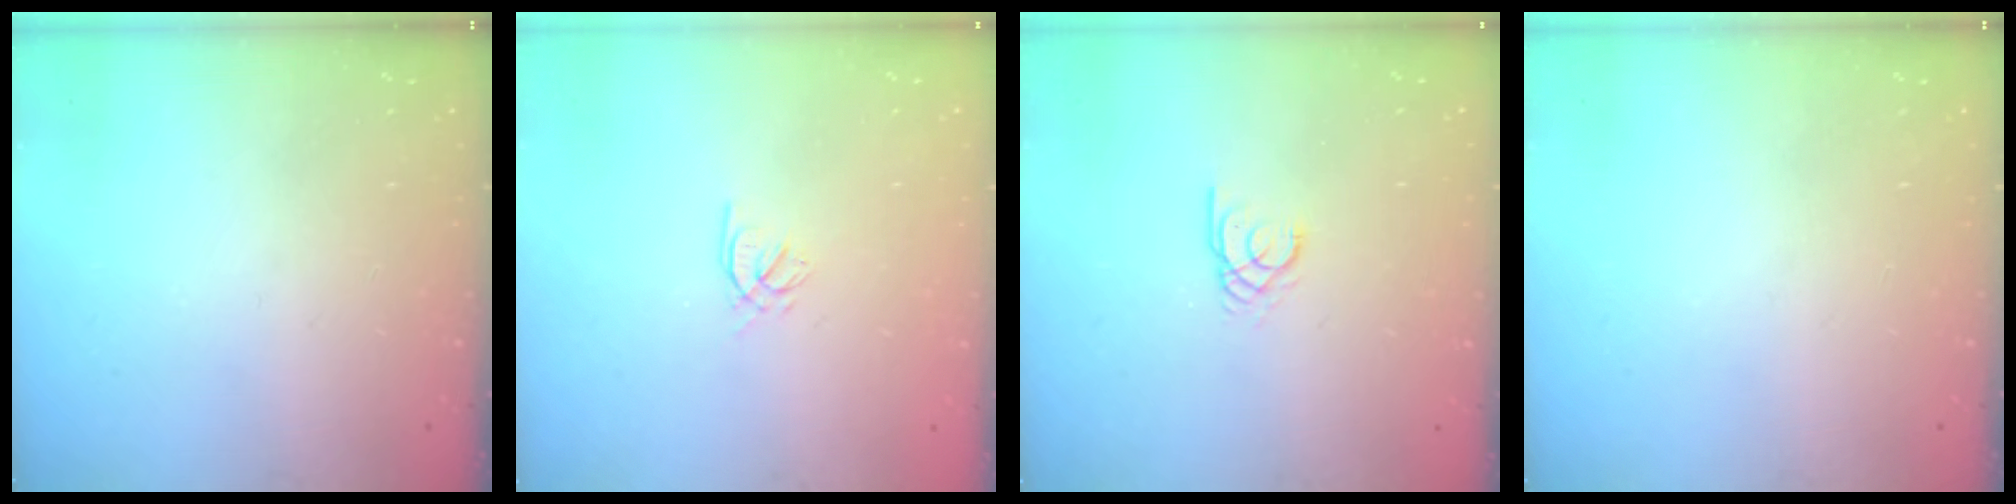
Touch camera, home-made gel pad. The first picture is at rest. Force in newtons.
{"total": 2.1, "press": 2.0, "slide": 0.5}
{"total": 1.8, "press": 1.8, "slide": 0.2}
{"total": 0.0}